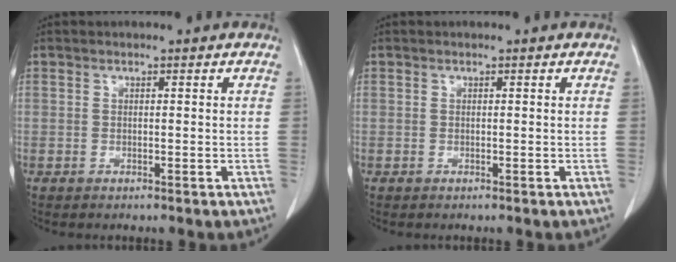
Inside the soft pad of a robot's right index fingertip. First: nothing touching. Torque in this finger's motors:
{"motor_torque": [0.00, 0.00, 0.00, 0.00]}